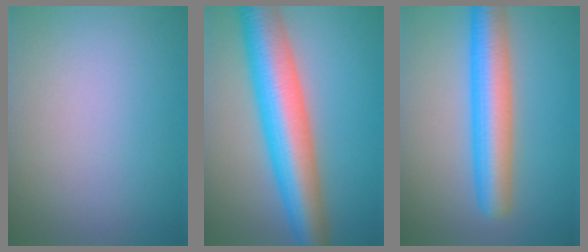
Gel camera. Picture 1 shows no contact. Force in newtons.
{"total": 10.2, "press": 10.2, "slide": 0.3}
{"total": 7.0, "press": 7.0, "slide": 0.2}